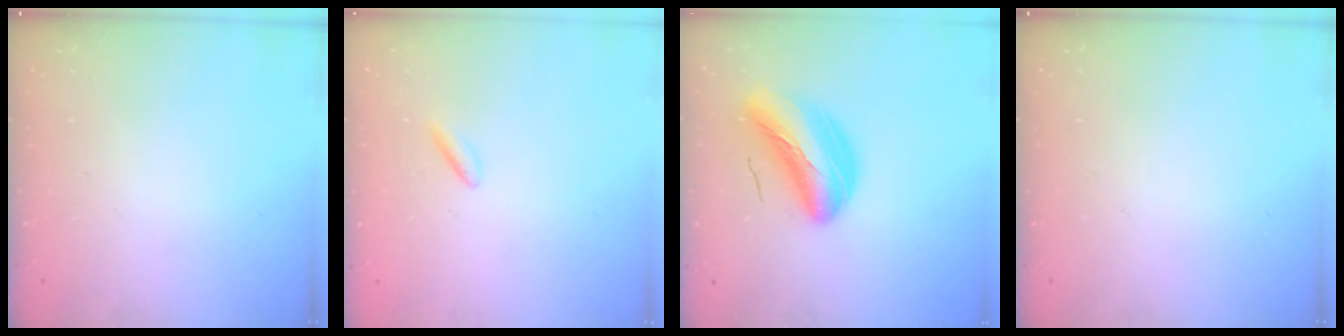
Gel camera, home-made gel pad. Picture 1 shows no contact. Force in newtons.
{"total": 0.8, "press": 0.7, "slide": 0.4}
{"total": 11.7, "press": 11.2, "slide": 3.4}
{"total": 0.0}